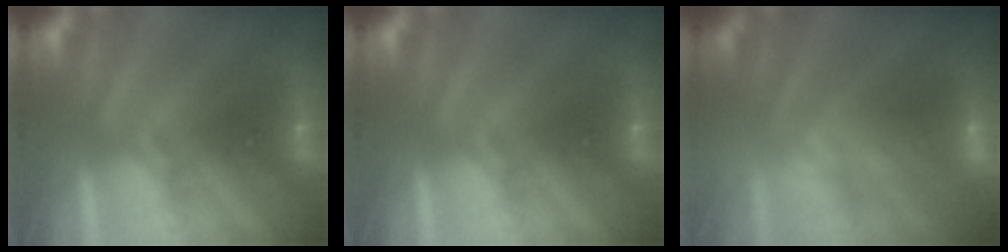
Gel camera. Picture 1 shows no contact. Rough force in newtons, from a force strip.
{"total": 0.0}
{"total": 2.6}